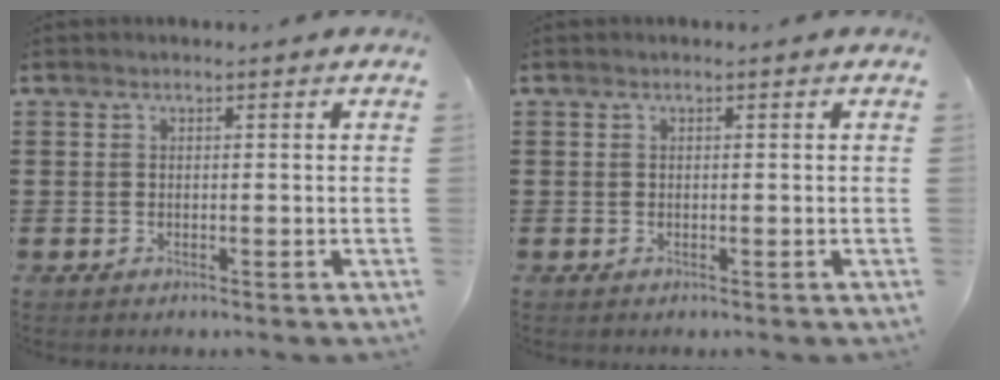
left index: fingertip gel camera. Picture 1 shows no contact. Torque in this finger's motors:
{"motor_torque": [0.01, 0.00, 0.00, -0.01]}